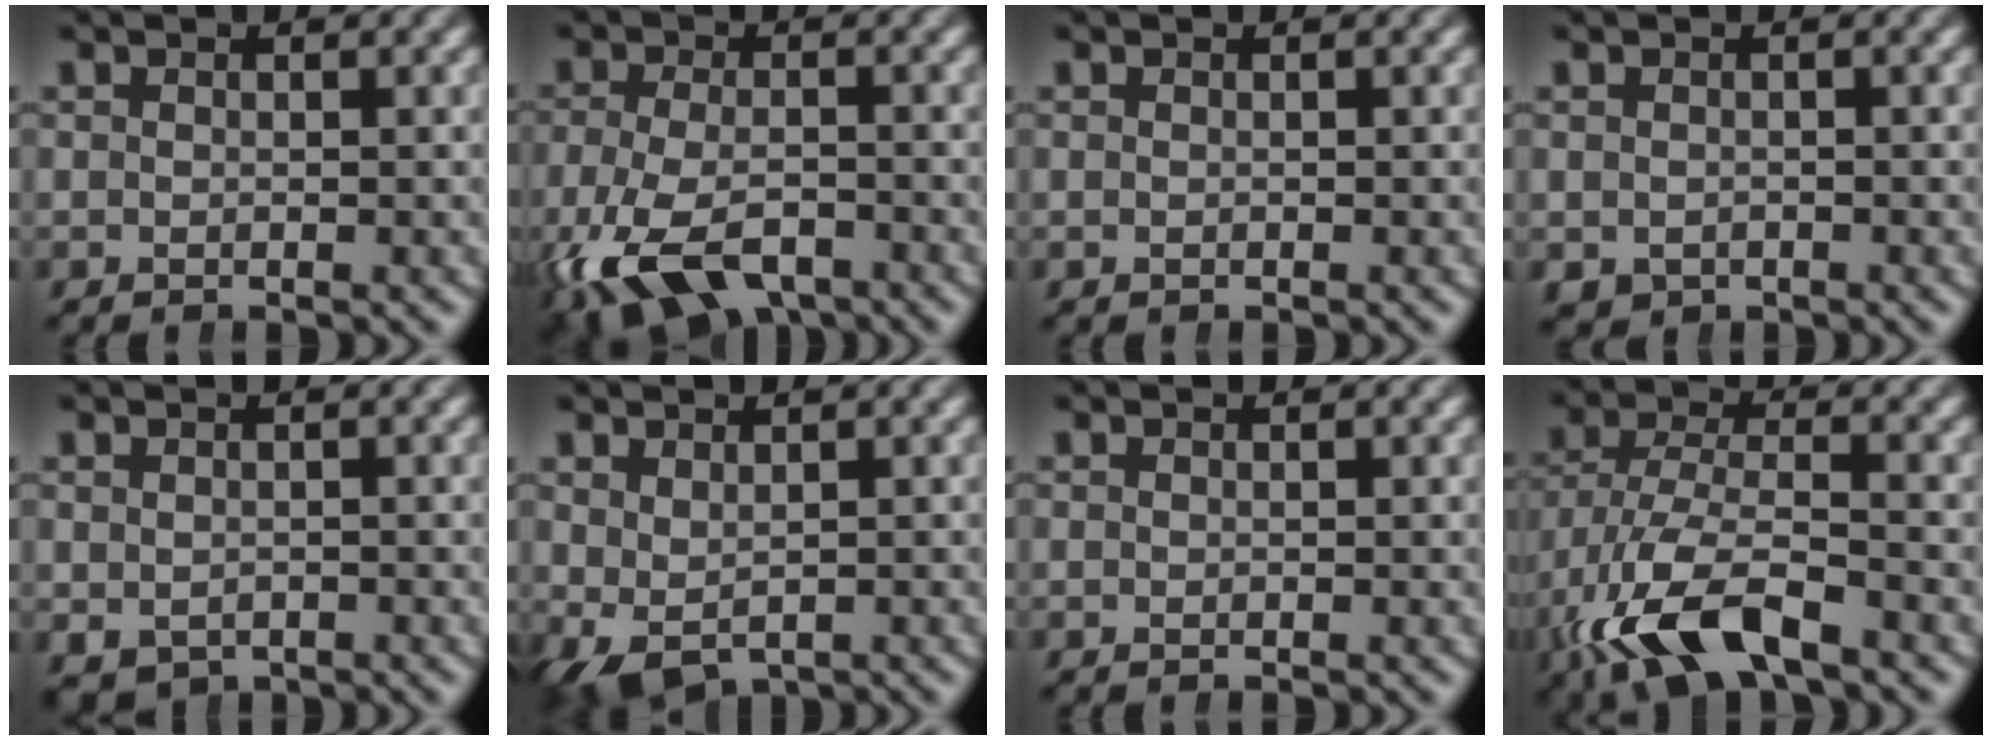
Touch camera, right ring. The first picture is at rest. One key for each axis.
{"total": 8.2, "fx": -4.8, "fy": 4.6, "fz": 4.7, "tx": -0.107, "ty": -0.042, "tz": -0.060}
{"total": 0.0}
{"total": 1.9, "fx": -0.7, "fy": 1.7, "fz": 0.5, "tx": -0.019, "ty": -0.024, "tz": 0.006}
{"total": 1.9, "fx": -0.8, "fy": 1.6, "fz": 0.5, "tx": -0.015, "ty": -0.021, "tz": 0.006}
{"total": 3.6, "fx": -1.5, "fy": 2.7, "fz": 1.7, "tx": -0.052, "ty": -0.025, "tz": -0.002}
{"total": 0.0}
{"total": 7.3, "fx": -2.5, "fy": 4.1, "fz": 5.4, "tx": -0.131, "ty": -0.039, "tz": -0.020}